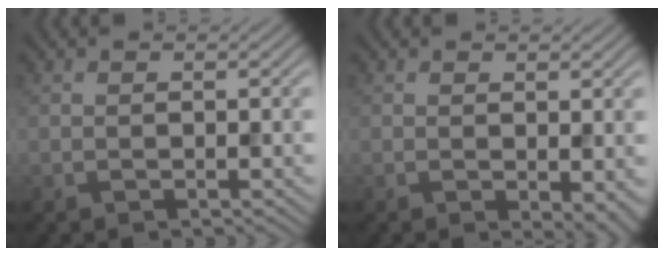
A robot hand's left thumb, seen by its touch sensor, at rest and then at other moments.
{"total": 2.8, "force": [-0.5, 1.3, 2.4], "torque": [-0.032, -0.006, -0.004]}